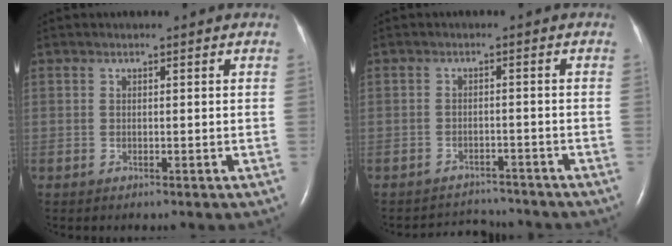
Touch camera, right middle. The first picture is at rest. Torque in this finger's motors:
{"motor_torque": [-0.08, -0.04, -0.08, -0.01]}